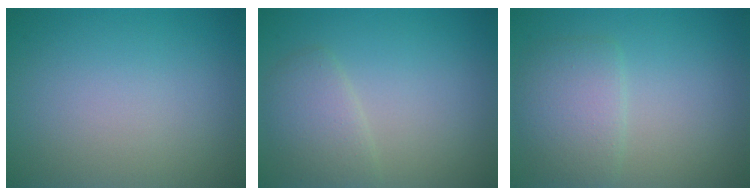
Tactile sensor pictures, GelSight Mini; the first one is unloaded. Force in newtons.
{"total": 2.6, "press": 2.6, "slide": 0.2}
{"total": 3.2, "press": 3.2, "slide": 0.1}